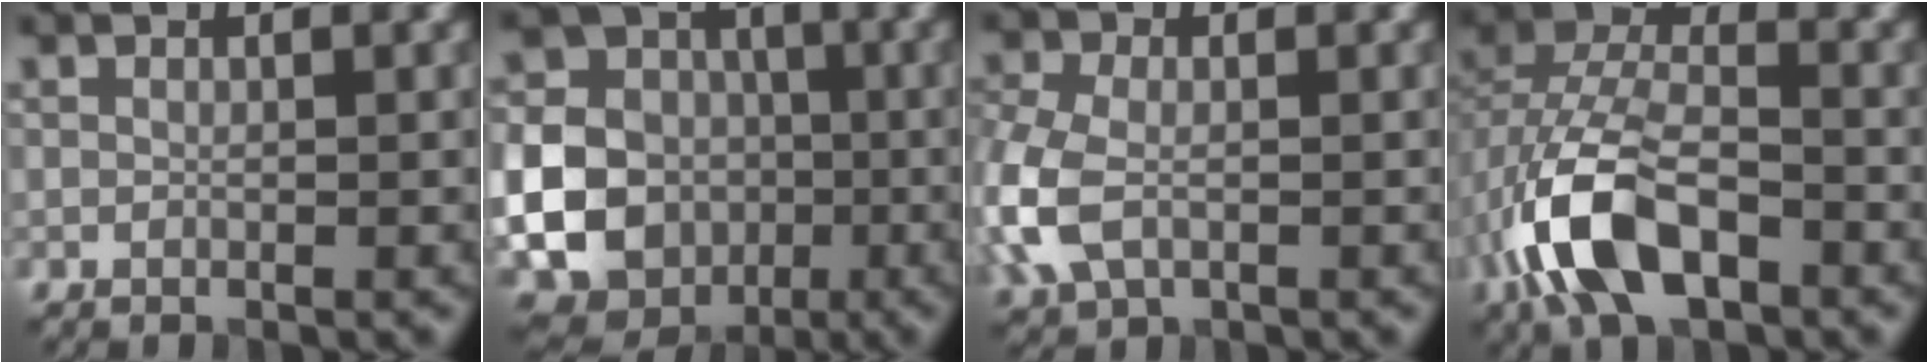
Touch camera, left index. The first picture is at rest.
{"total": 23.8, "force": [-4.5, 22.3, 7.1], "torque": [-0.185, -0.041, -0.104]}
{"total": 5.9, "force": [-1.2, 4.0, 4.1], "torque": [-0.116, -0.005, -0.032]}
{"total": 9.1, "force": [-3.8, 4.7, 6.7], "torque": [-0.145, 0.007, -0.083]}